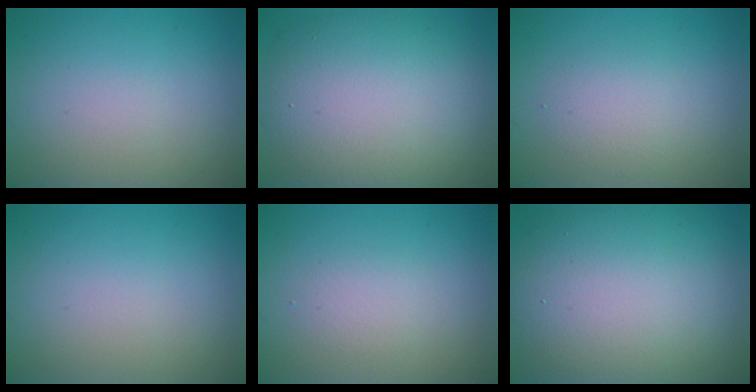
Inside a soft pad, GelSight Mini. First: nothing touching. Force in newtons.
{"total": 11.4, "press": 11.4, "slide": 0.8}
{"total": 2.3, "press": 2.3, "slide": 0.2}
{"total": 0.0}
{"total": 1.5, "press": 1.5, "slide": 0.2}
{"total": 15.1, "press": 15.1, "slide": 0.9}